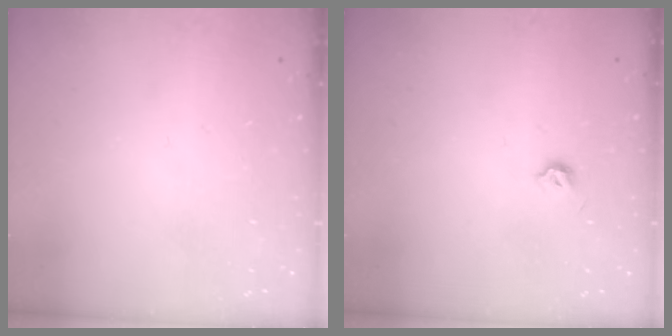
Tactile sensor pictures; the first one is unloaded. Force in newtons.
{"total": 3.7, "press": 3.6, "slide": 0.6}